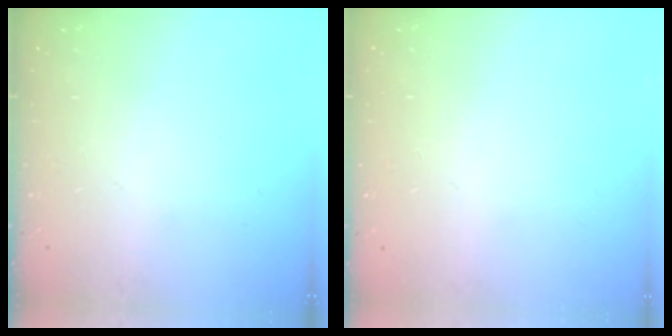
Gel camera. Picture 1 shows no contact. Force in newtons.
{"total": 0.0}